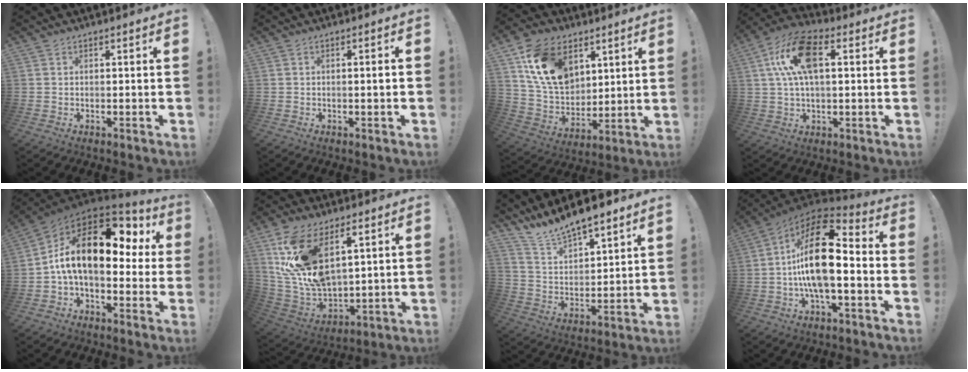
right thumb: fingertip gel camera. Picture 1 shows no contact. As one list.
[{"total": 2.1, "force": [0.1, -0.1, 2.1], "torque": [-0.029, -0.002, -0.002]}, {"total": 18.5, "force": [8.5, 12.9, 10.2], "torque": [-0.190, -0.036, 0.161]}, {"total": 15.2, "force": [3.8, 8.2, 12.2], "torque": [-0.229, 0.014, 0.071]}, {"total": 20.0, "force": [3.8, 10.1, 16.8], "torque": [-0.291, -0.007, 0.065]}, {"total": 18.2, "force": [8.8, 10.3, 12.1], "torque": [-0.252, -0.047, 0.163]}, {"total": 9.9, "force": [9.8, 0.3, 1.3], "torque": [-0.055, -0.097, 0.175]}, {"total": 21.7, "force": [0.0, 9.5, 19.5], "torque": [-0.348, 0.004, -0.005]}]